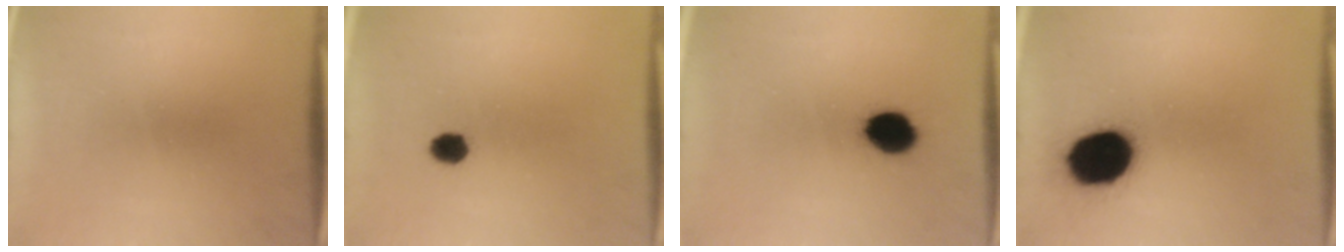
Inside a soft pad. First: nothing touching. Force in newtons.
{"total": 3.1}
{"total": 8.8}
{"total": 16.8}